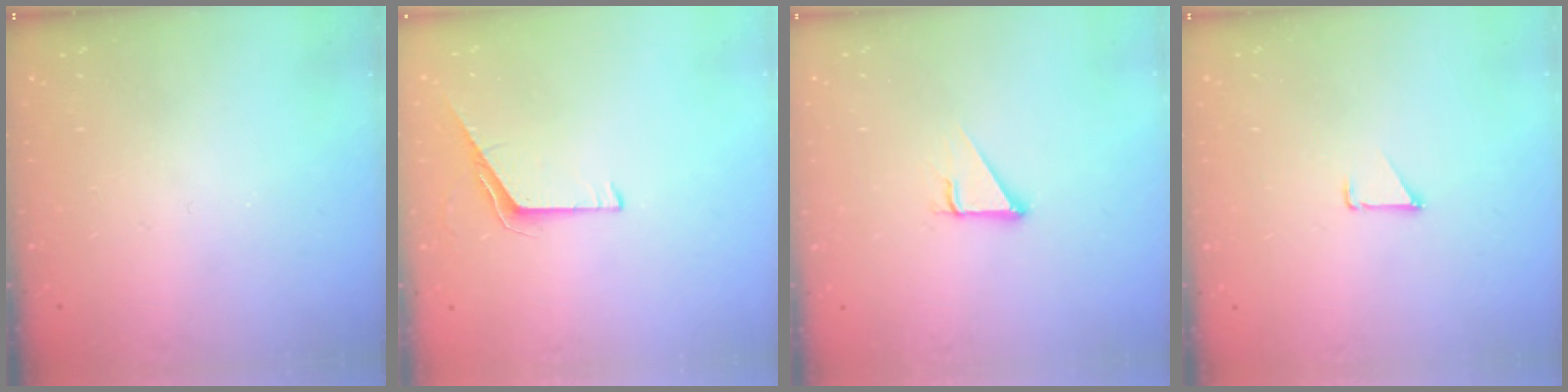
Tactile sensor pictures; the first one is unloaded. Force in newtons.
{"total": 5.4, "press": 5.3, "slide": 0.6}
{"total": 3.0, "press": 3.0, "slide": 0.1}
{"total": 0.9, "press": 0.9, "slide": 0.1}